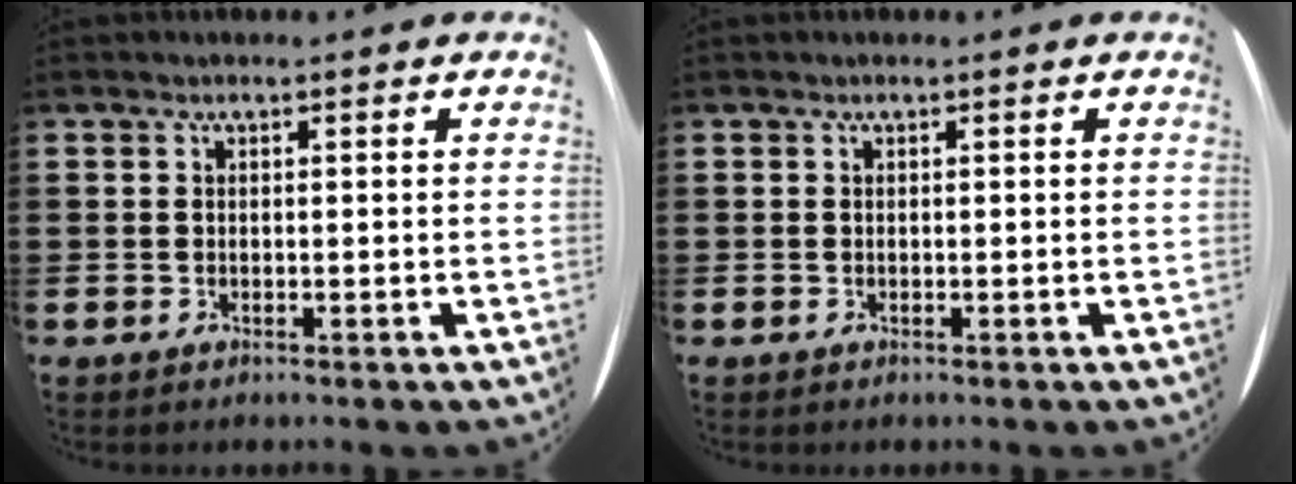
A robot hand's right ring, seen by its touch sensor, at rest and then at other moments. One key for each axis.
{"total": 0.0}